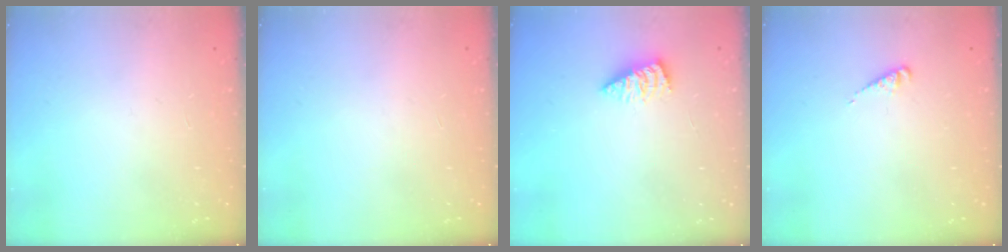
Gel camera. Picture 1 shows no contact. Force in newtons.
{"total": 0.0}
{"total": 2.8, "press": 2.7, "slide": 0.3}
{"total": 2.4, "press": 2.4, "slide": 0.3}